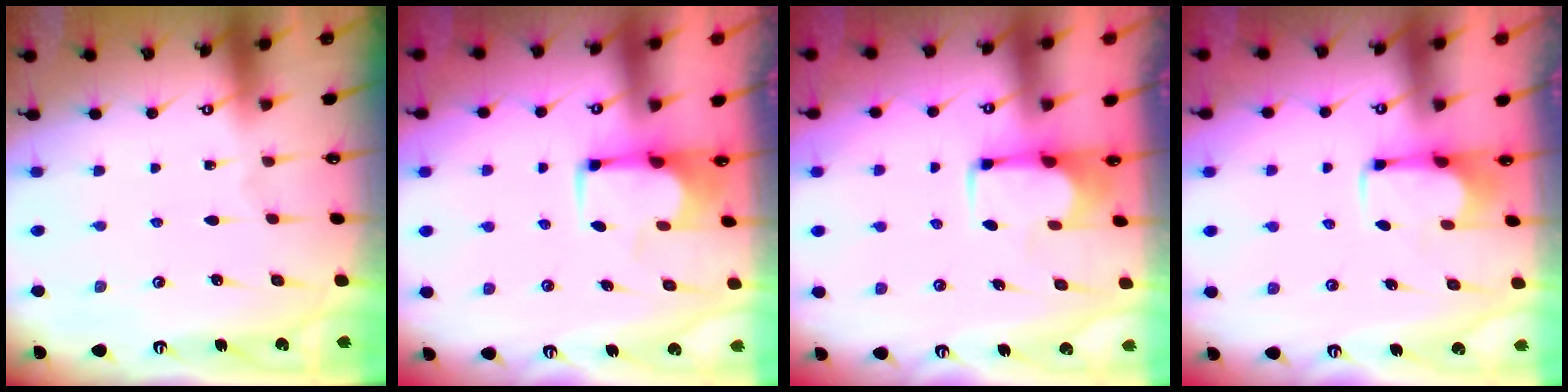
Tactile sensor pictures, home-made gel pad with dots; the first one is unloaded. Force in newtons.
{"total": 2.0, "press": 1.7, "slide": 1.0}
{"total": 1.7, "press": 1.6, "slide": 0.6}
{"total": 2.6, "press": 2.5, "slide": 1.0}